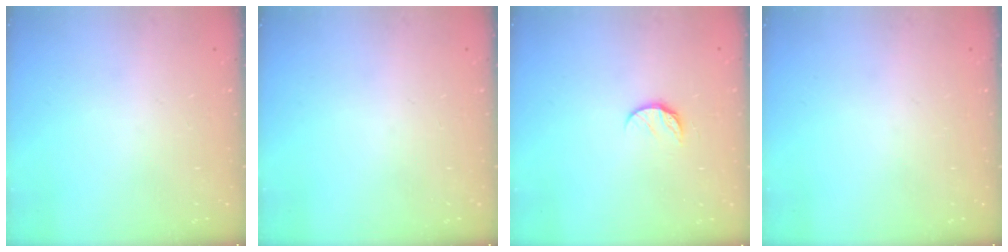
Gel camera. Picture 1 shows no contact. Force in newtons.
{"total": 0.0}
{"total": 6.4, "press": 6.4, "slide": 0.6}
{"total": 0.0}